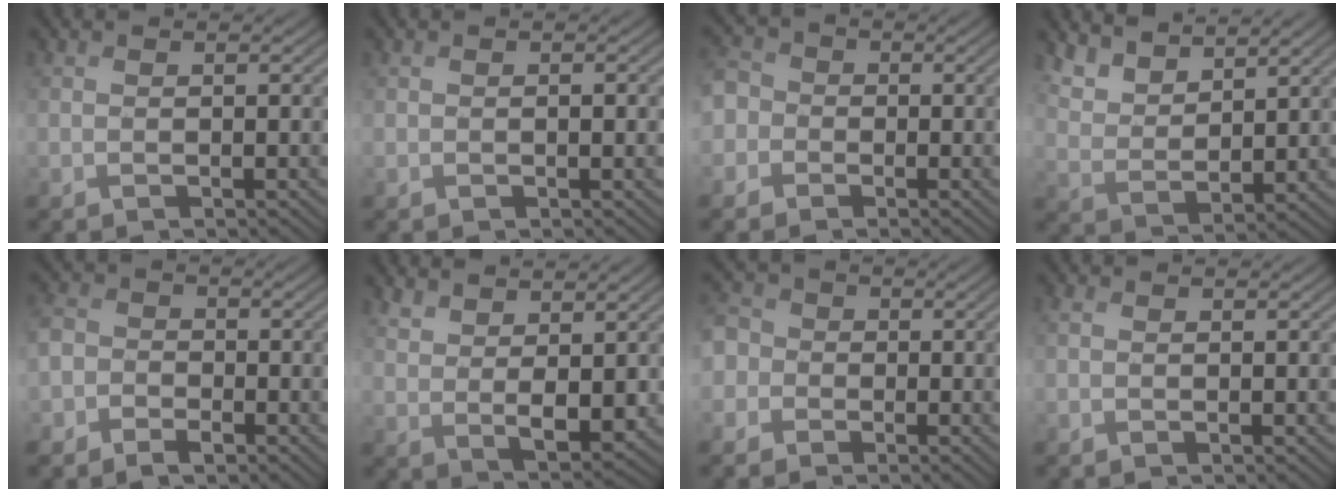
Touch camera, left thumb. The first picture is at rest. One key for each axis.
{"total": 0.9, "fx": 0.0, "fy": 0.4, "fz": 0.8, "tx": -0.011, "ty": -0.002, "tz": 0.001}
{"total": 4.2, "fx": -1.2, "fy": 4.0, "fz": 1.0, "tx": -0.031, "ty": 0.002, "tz": -0.048}
{"total": 6.6, "fx": 5.6, "fy": 2.2, "fz": 2.7, "tx": -0.067, "ty": -0.004, "tz": 0.118}
{"total": 4.1, "fx": -2.1, "fy": 3.2, "fz": 1.5, "tx": -0.029, "ty": -0.007, "tz": -0.057}
{"total": 5.1, "fx": 3.0, "fy": 2.0, "fz": 3.7, "tx": -0.081, "ty": -0.009, "tz": 0.066}
{"total": 4.9, "fx": -1.0, "fy": 4.6, "fz": 1.4, "tx": -0.047, "ty": 0.003, "tz": -0.050}
{"total": 0.9, "fx": 0.3, "fy": 0.5, "fz": 0.6, "tx": -0.016, "ty": 0.002, "tz": 0.003}